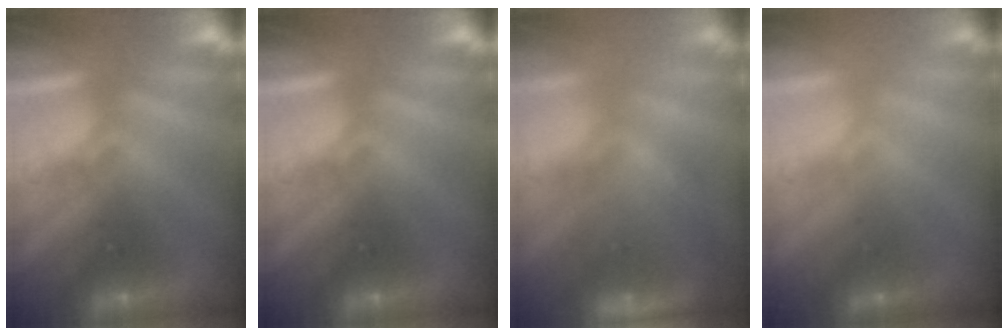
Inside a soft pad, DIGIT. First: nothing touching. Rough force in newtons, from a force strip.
{"total": 0.0}
{"total": 9.1}
{"total": 2.0}